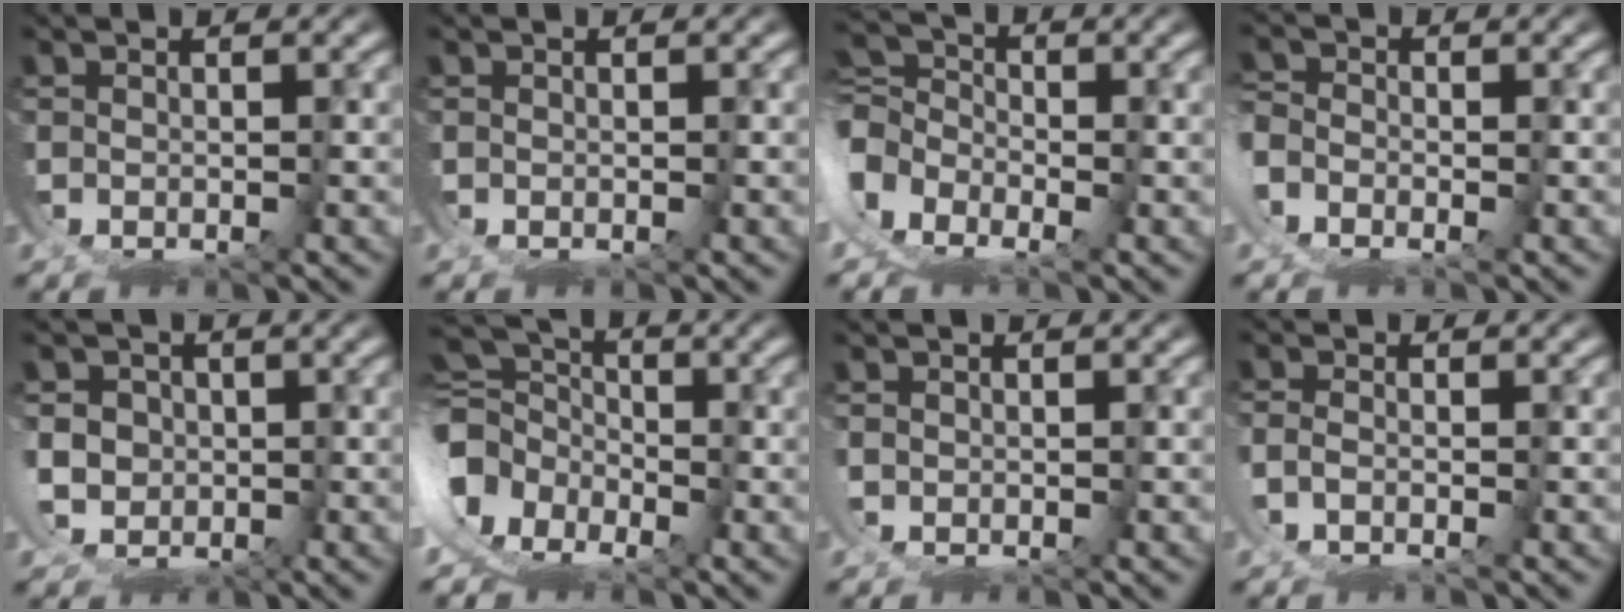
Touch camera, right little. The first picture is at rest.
{"total": 0.0}
{"total": 7.1, "force": [-1.6, 6.1, 3.2], "torque": [-0.071, -0.010, -0.041]}
{"total": 1.7, "force": [-1.0, 1.2, 0.7], "torque": [-0.014, 0.001, -0.024]}
{"total": 7.9, "force": [-0.8, 7.3, 2.9], "torque": [-0.080, -0.032, -0.012]}
{"total": 10.8, "force": [-1.2, 9.3, 5.4], "torque": [-0.120, -0.022, -0.031]}
{"total": 0.8, "force": [0.4, 0.5, 0.6], "torque": [-0.017, -0.003, 0.009]}
{"total": 0.9, "force": [-0.7, -0.3, 0.4], "torque": [-0.004, 0.001, -0.014]}